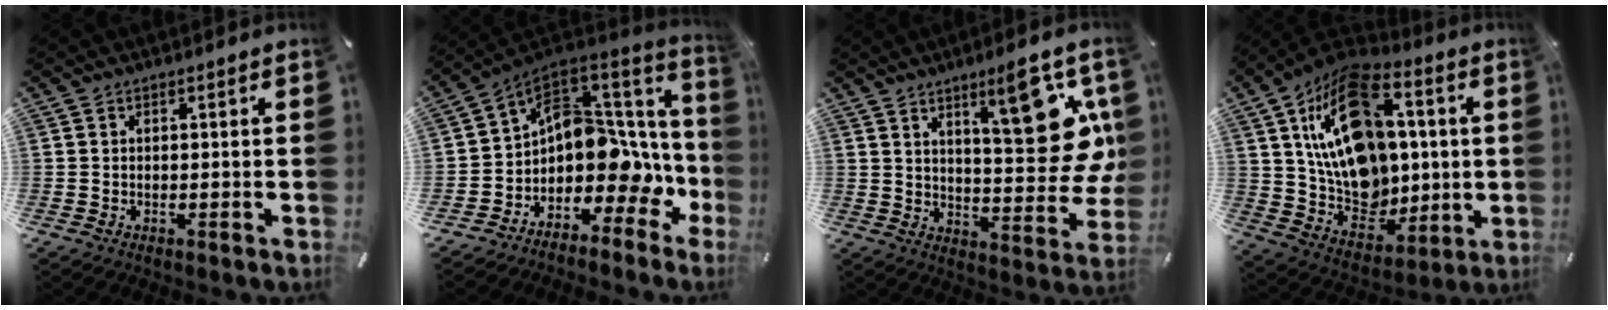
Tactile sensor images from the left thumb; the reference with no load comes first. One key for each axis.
{"total": 12.3, "fx": 1.5, "fy": 9.1, "fz": 8.2, "tx": -0.110, "ty": -0.055, "tz": 0.023}
{"total": 18.6, "fx": 8.7, "fy": 6.9, "fz": 14.9, "tx": -0.178, "ty": -0.057, "tz": 0.133}
{"total": 21.9, "fx": 5.5, "fy": 15.9, "fz": 14.0, "tx": -0.252, "ty": -0.029, "tz": 0.099}